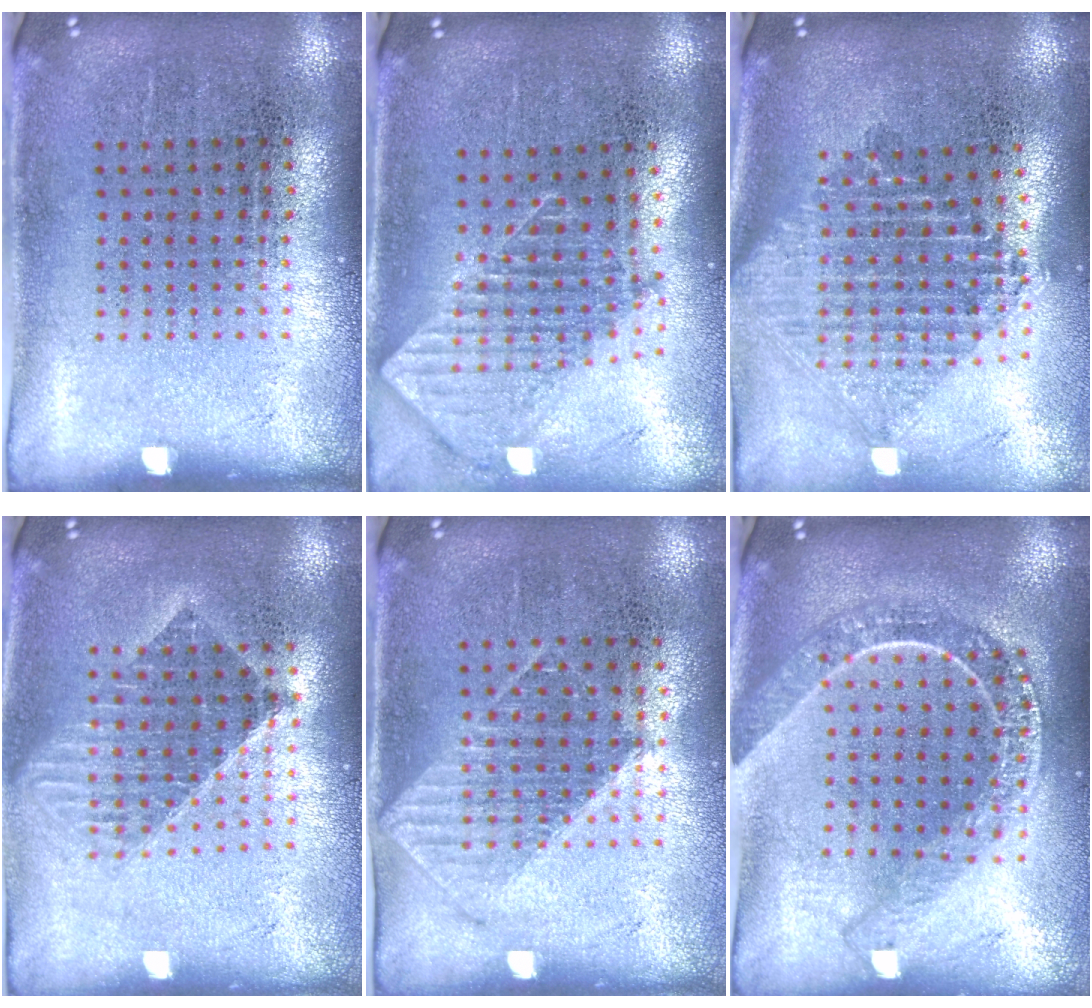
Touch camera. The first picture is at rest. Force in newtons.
{"total": 1.9, "press": 1.5, "slide": 1.2}
{"total": 2.2, "press": 1.7, "slide": 1.4}
{"total": 1.6, "press": 1.4, "slide": 0.9}
{"total": 1.1, "press": 1.0, "slide": 0.3}
{"total": 2.2, "press": 1.8, "slide": 1.2}